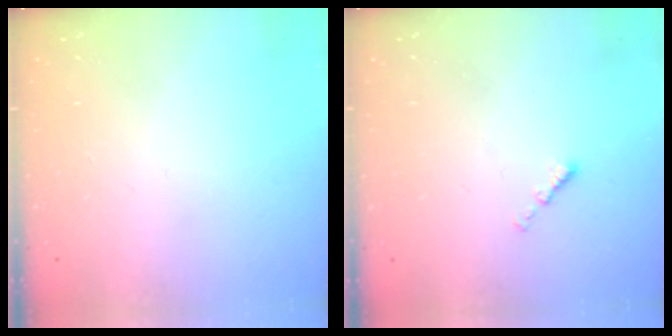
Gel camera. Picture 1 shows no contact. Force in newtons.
{"total": 0.0}